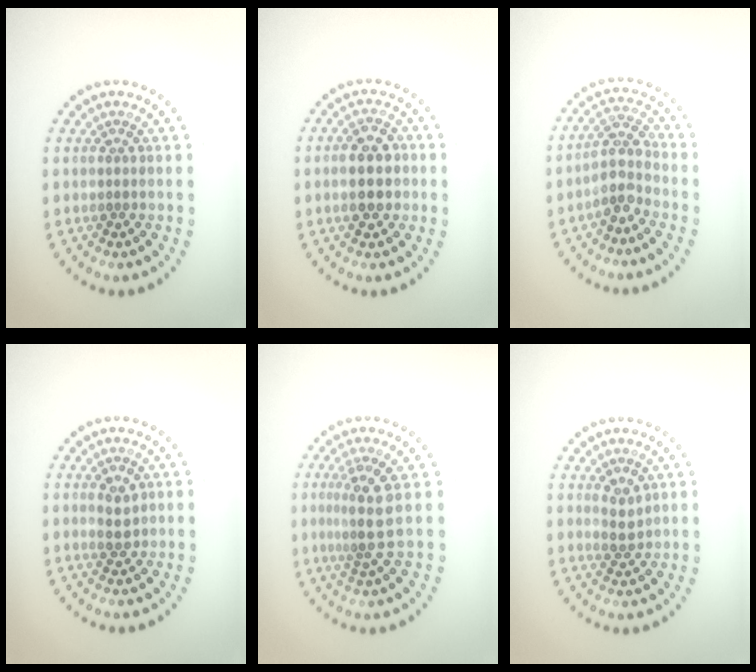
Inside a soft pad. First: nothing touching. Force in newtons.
{"total": 3.4, "press": 3.4, "slide": 0.1}
{"total": 3.1, "press": 2.4, "slide": 1.9}
{"total": 1.9, "press": 1.8, "slide": 0.3}
{"total": 3.2, "press": 2.4, "slide": 2.1}
{"total": 1.7, "press": 1.6, "slide": 0.5}